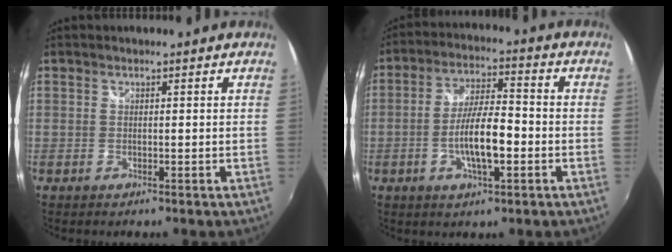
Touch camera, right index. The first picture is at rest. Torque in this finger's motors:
{"motor_torque": [1.38, -0.38, 0.67, 0.17]}